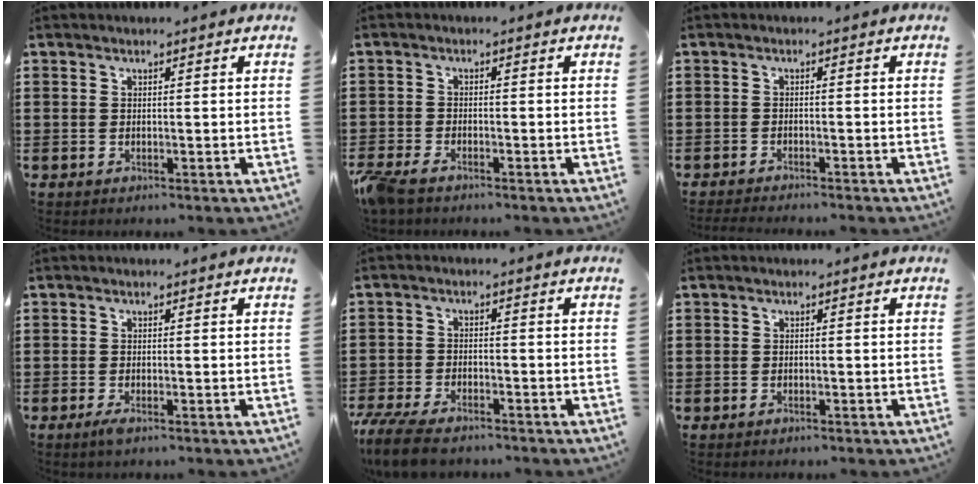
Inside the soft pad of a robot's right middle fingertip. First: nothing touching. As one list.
[{"total": 3.0, "force": [-2.6, 0.7, 1.3], "torque": [-0.052, -0.008, -0.060]}, {"total": 1.7, "force": [-1.6, -0.1, 0.3], "torque": [-0.006, 0.001, -0.033]}, {"total": 1.1, "force": [-0.6, 0.2, 0.9], "torque": [-0.027, -0.007, -0.013]}, {"total": 5.7, "force": [-4.9, 1.3, 2.4], "torque": [-0.063, -0.001, -0.100]}, {"total": 0.7, "force": [-0.5, 0.4, -0.1], "torque": [0.001, 0.003, -0.013]}]